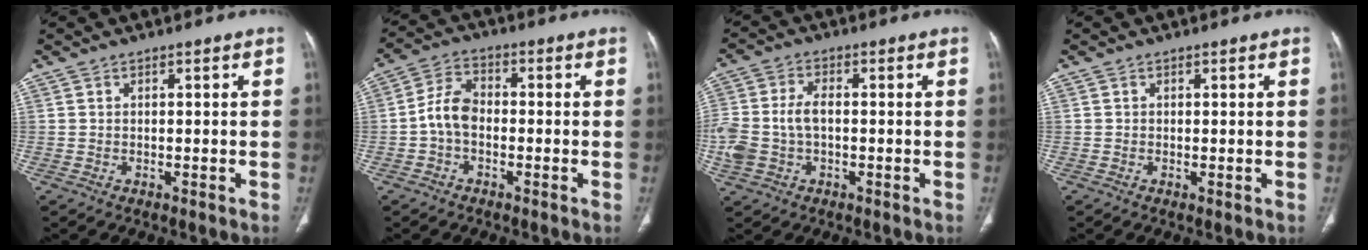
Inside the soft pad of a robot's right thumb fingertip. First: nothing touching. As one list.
[{"total": 6.2, "force": [-1.3, 4.1, 4.5], "torque": [-0.078, 0.021, -0.036]}, {"total": 9.7, "force": [-1.0, 6.3, 7.3], "torque": [-0.172, 0.023, -0.019]}, {"total": 0.0}]